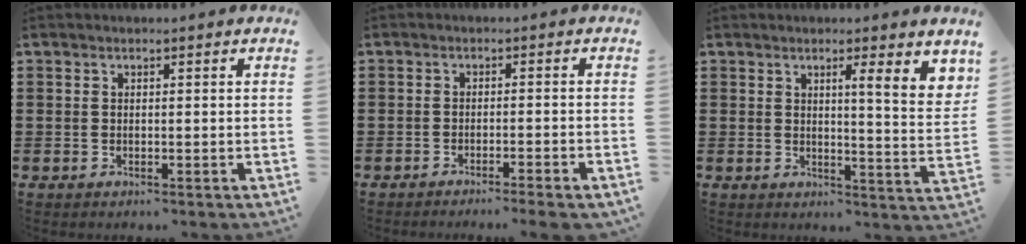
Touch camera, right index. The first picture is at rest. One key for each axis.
{"total": 2.1, "fx": -1.9, "fy": -0.4, "fz": 0.8, "tx": -0.014, "ty": 0.001, "tz": -0.037}
{"total": 5.2, "fx": 2.7, "fy": 0.0, "fz": 4.4, "tx": -0.067, "ty": -0.020, "tz": 0.038}